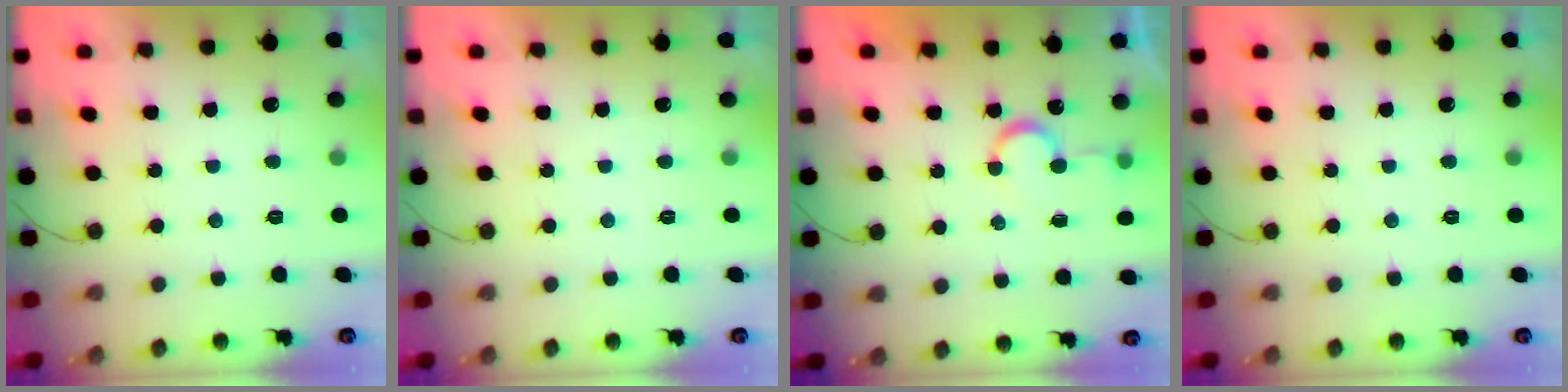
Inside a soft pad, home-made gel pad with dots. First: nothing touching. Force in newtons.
{"total": 1.7, "press": 1.7, "slide": 0.1}
{"total": 6.4, "press": 6.3, "slide": 0.6}
{"total": 0.0}